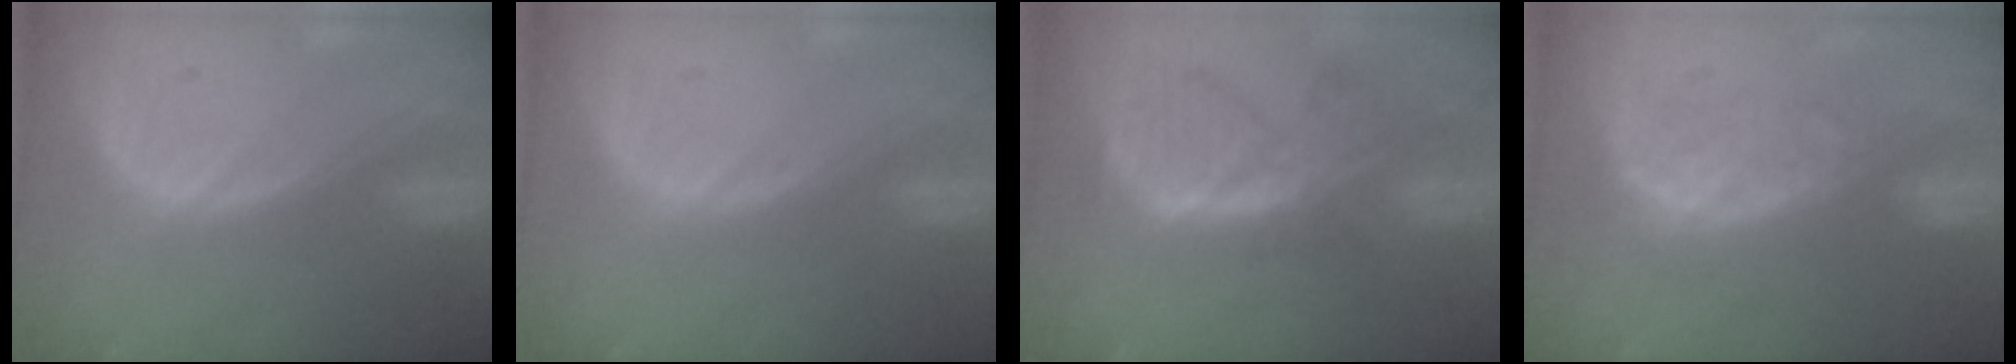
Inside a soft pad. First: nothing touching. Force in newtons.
{"total": 0.0}
{"total": 7.7, "press": 6.8, "slide": 3.5}
{"total": 8.0, "press": 7.4, "slide": 3.1}